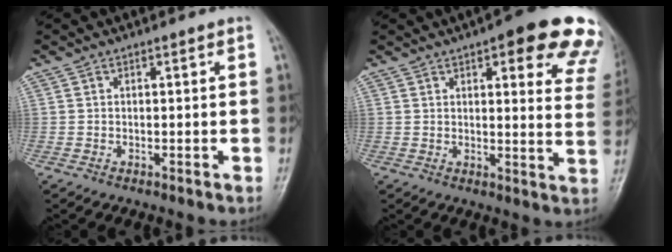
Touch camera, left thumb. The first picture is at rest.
{"total": 18.2, "force": [10.9, 5.4, 13.6], "torque": [-0.127, -0.033, 0.111]}